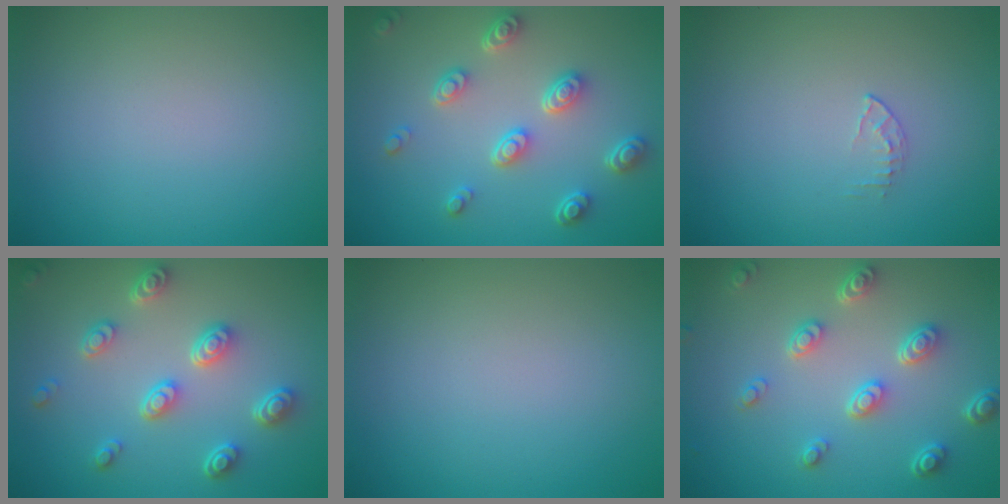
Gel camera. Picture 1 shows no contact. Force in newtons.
{"total": 4.5, "press": 3.4, "slide": 2.9}
{"total": 0.6, "press": 0.4, "slide": 0.4}
{"total": 4.5, "press": 3.5, "slide": 2.8}
{"total": 0.0}
{"total": 4.4, "press": 3.4, "slide": 2.9}